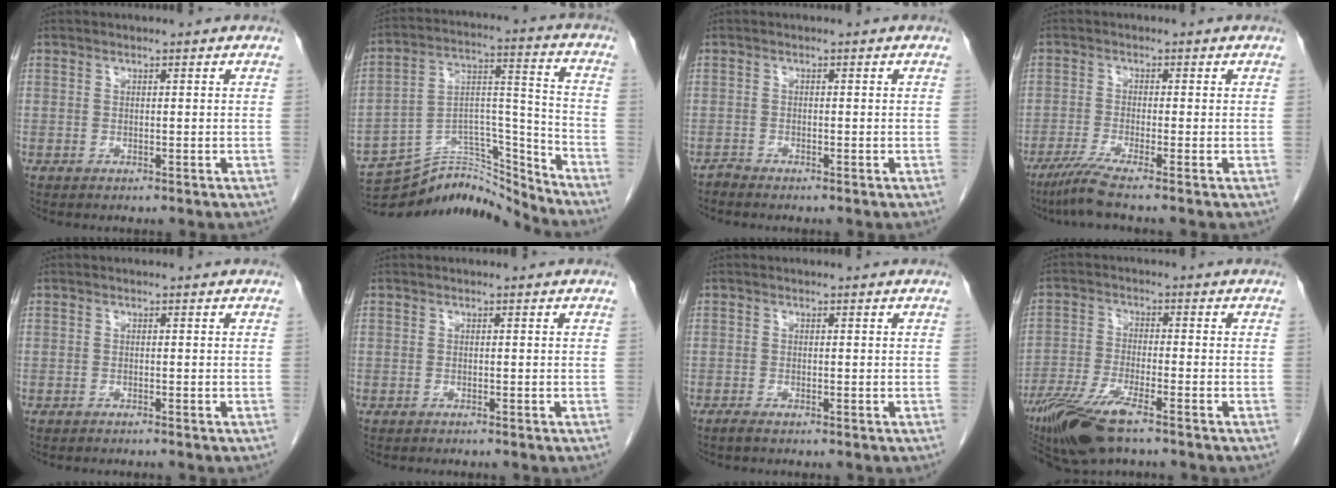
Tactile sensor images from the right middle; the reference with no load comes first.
{"total": 14.3, "force": [-14.3, 1.0, 0.7], "torque": [-0.006, 0.068, -0.245]}
{"total": 0.8, "force": [-0.8, -0.2, -0.2], "torque": [0.006, -0.004, -0.017]}
{"total": 4.5, "force": [-3.4, -1.1, 2.8], "torque": [-0.057, -0.017, -0.073]}
{"total": 1.0, "force": [-0.9, -0.2, 0.4], "torque": [-0.005, 0.001, -0.013]}
{"total": 0.7, "force": [-0.6, 0.0, 0.3], "torque": [-0.003, 0.000, -0.011]}
{"total": 0.9, "force": [-0.7, 0.0, 0.5], "torque": [-0.014, -0.002, -0.014]}
{"total": 9.8, "force": [-6.8, 1.6, 6.8], "torque": [-0.135, -0.022, -0.126]}